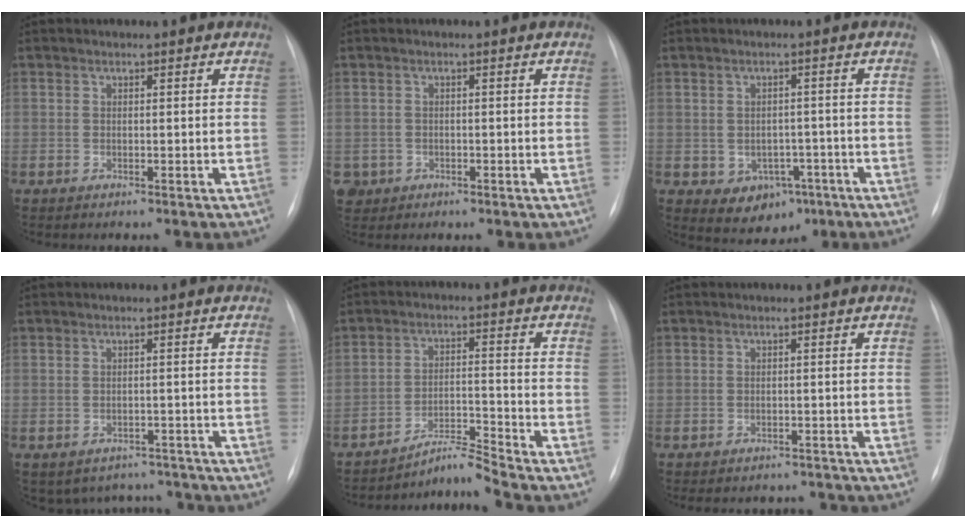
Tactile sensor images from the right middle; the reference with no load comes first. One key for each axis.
{"total": 3.0, "fx": -1.2, "fy": 2.8, "fz": 0.1, "tx": 0.000, "ty": 0.007, "tz": -0.019}
{"total": 6.4, "fx": -2.8, "fy": 4.9, "fz": 3.0, "tx": -0.040, "ty": 0.011, "tz": -0.027}
{"total": 6.7, "fx": -5.7, "fy": 3.4, "fz": 0.2, "tx": 0.009, "ty": 0.021, "tz": -0.066}
{"total": 5.2, "fx": -4.9, "fy": -1.7, "fz": 0.1, "tx": -0.011, "ty": -0.004, "tz": -0.083}
{"total": 6.6, "fx": -5.9, "fy": 2.7, "fz": 0.7, "tx": -0.003, "ty": 0.011, "tz": -0.065}